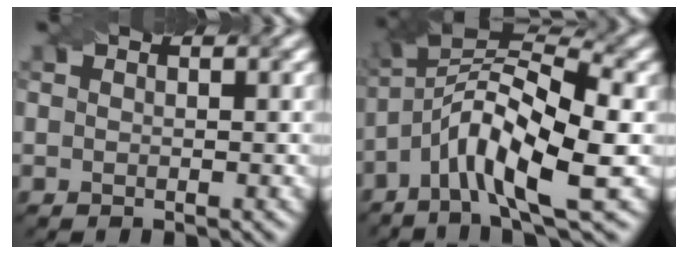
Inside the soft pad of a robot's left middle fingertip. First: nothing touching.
{"total": 9.9, "force": [-3.5, 2.7, 8.9], "torque": [-0.154, 0.018, -0.072]}